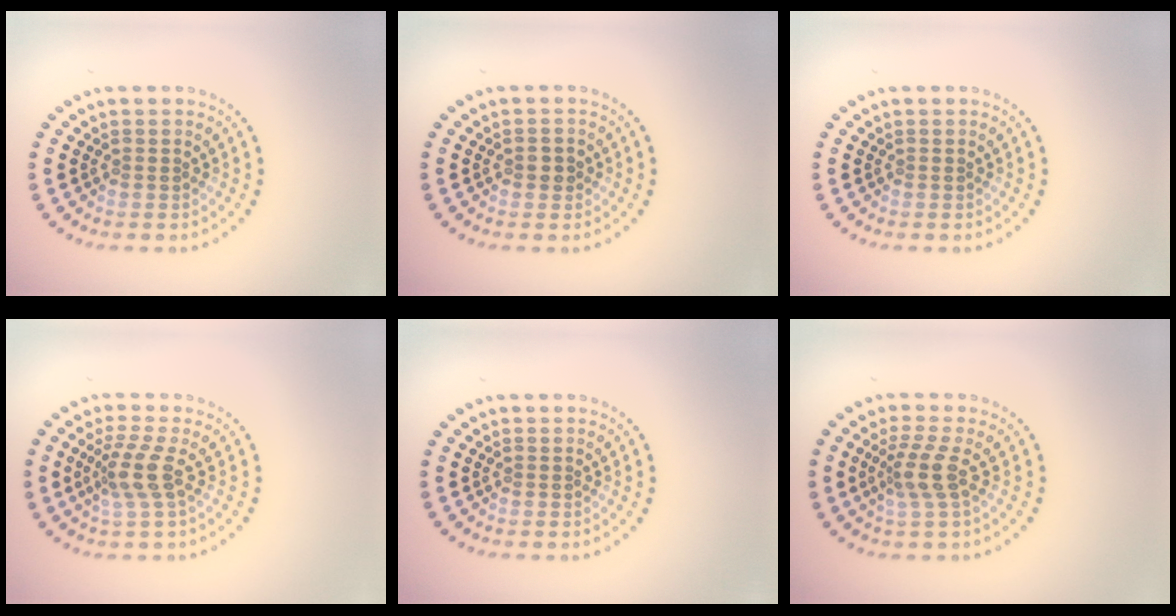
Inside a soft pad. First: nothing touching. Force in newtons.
{"total": 1.4, "press": 1.4, "slide": 0.0}
{"total": 0.0}
{"total": 2.9, "press": 2.1, "slide": 1.9}
{"total": 0.0}
{"total": 2.8, "press": 2.2, "slide": 1.7}